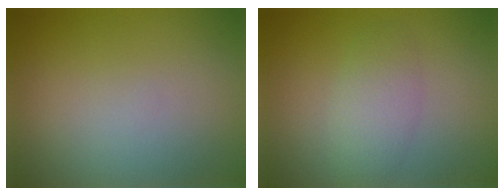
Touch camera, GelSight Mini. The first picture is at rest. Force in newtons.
{"total": 2.9, "press": 2.9, "slide": 0.1}